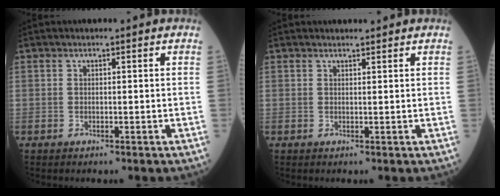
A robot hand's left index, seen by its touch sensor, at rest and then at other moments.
{"total": 1.3, "force": [1.3, 0.2, 0.3], "torque": [-0.008, 0.005, 0.021]}